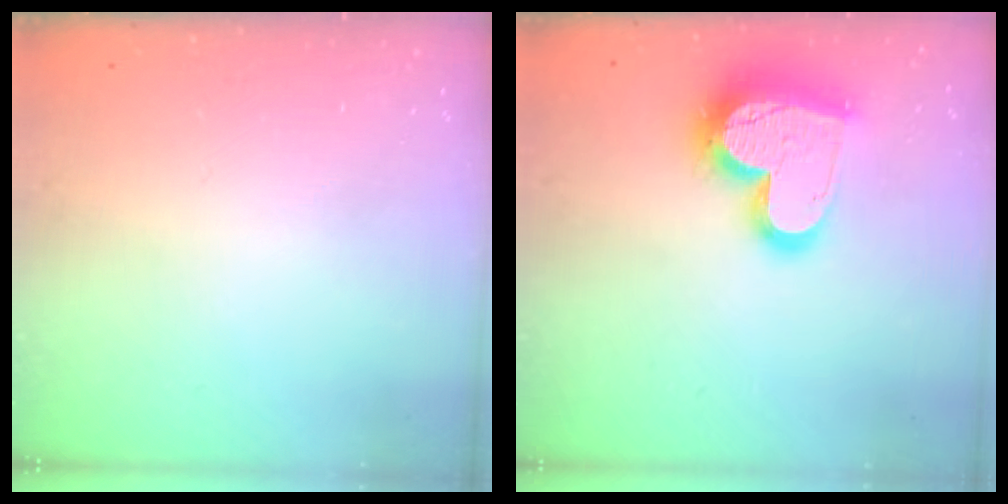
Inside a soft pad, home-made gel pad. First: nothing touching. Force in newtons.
{"total": 19.6, "press": 19.6, "slide": 1.8}